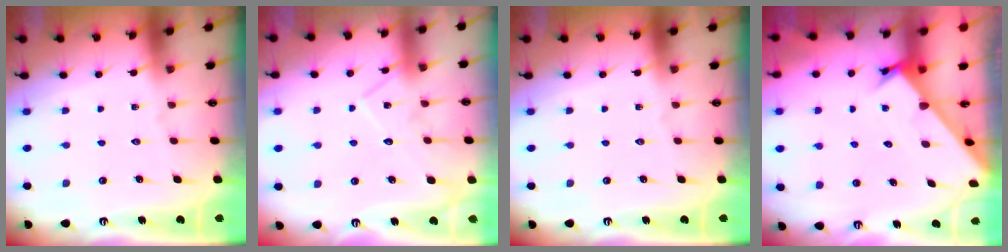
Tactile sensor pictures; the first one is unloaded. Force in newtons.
{"total": 11.6, "press": 11.5, "slide": 0.6}
{"total": 0.0}
{"total": 2.3, "press": 2.3, "slide": 0.1}